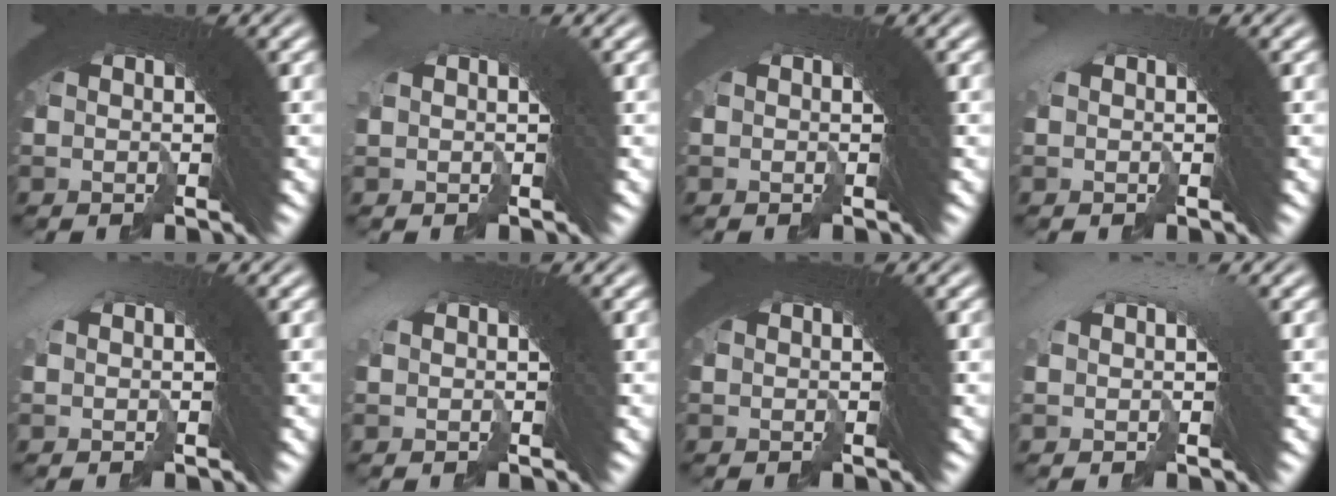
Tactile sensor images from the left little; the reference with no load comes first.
{"total": 6.6, "force": [-1.2, -4.5, -4.7], "torque": [0.056, -0.009, -0.009]}
{"total": 3.2, "force": [-0.7, -2.1, -2.3], "torque": [0.032, -0.008, -0.005]}
{"total": 5.5, "force": [-0.9, -3.7, -3.9], "torque": [0.044, -0.009, -0.007]}
{"total": 6.1, "force": [-0.9, -4.1, -4.4], "torque": [0.051, -0.009, -0.008]}
{"total": 5.5, "force": [-0.5, -3.9, -3.9], "torque": [0.054, -0.006, -0.002]}
{"total": 0.0}
{"total": 6.3, "force": [-0.5, -4.4, -4.5], "torque": [0.063, 0.004, -0.007]}